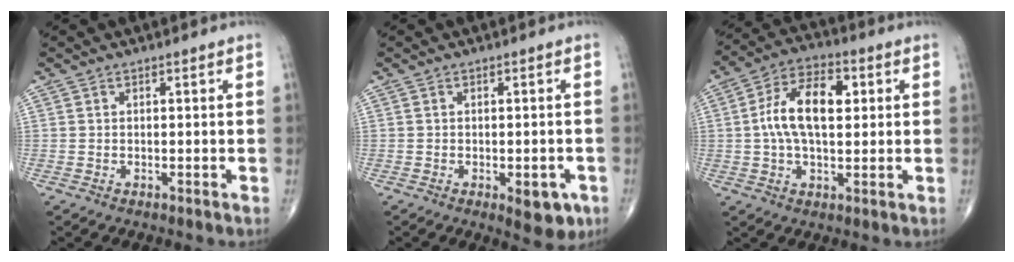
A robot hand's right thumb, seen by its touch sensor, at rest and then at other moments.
{"total": 5.7, "force": [-2.3, 2.6, 4.5], "torque": [-0.037, 0.001, -0.021]}
{"total": 12.6, "force": [1.7, 6.8, 10.5], "torque": [-0.185, 0.020, 0.023]}